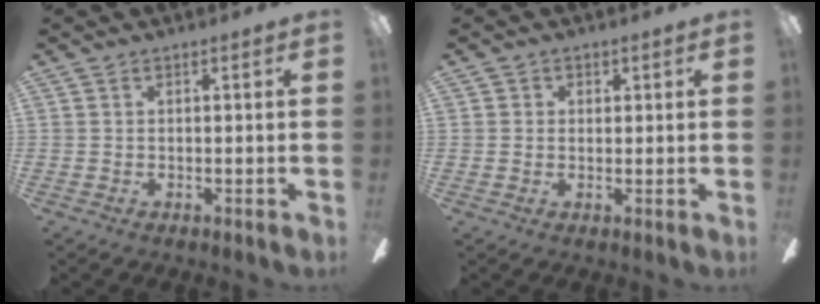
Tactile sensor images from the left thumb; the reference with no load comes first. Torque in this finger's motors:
{"motor_torque": [-0.19, -0.42, -0.16, -0.07, -0.02]}